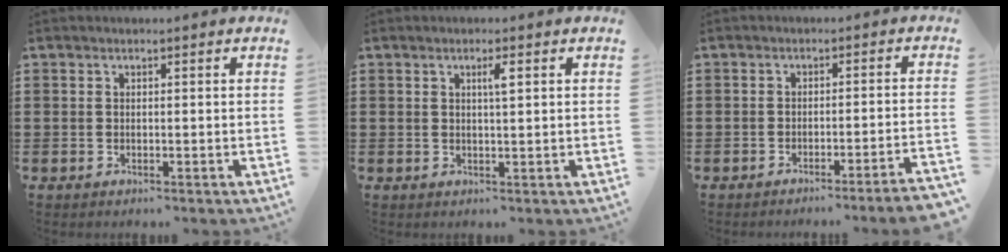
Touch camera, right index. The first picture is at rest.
{"total": 2.0, "force": [0.8, 0.2, 1.9], "torque": [-0.037, 0.003, 0.011]}
{"total": 2.9, "force": [-2.4, -0.7, 1.4], "torque": [-0.023, -0.008, -0.049]}